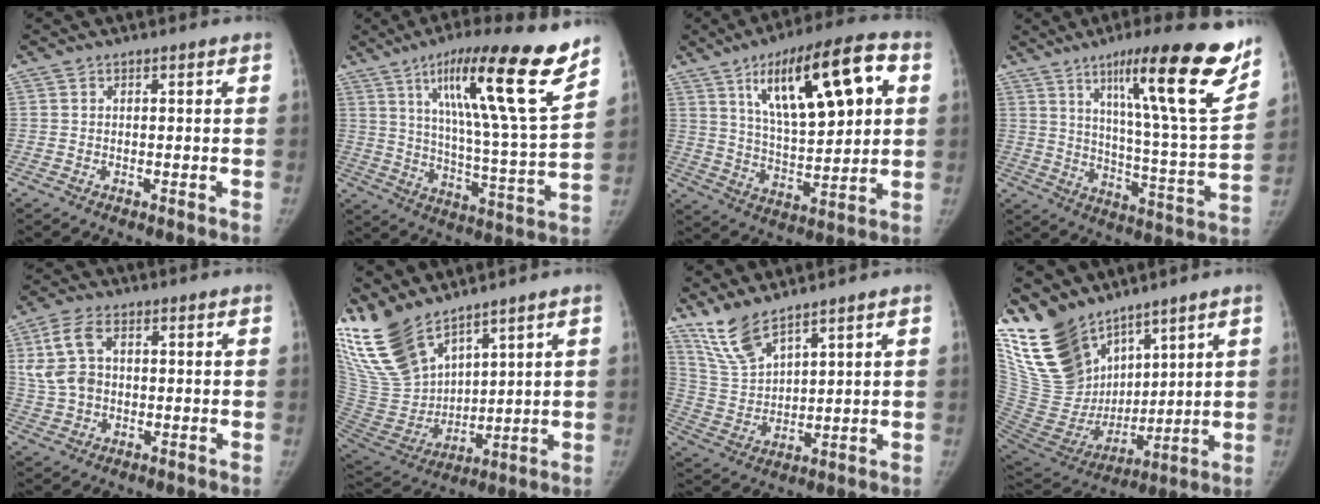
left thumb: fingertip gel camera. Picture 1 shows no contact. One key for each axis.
{"total": 22.4, "fx": 13.6, "fy": 1.8, "fz": 17.8, "tx": -0.250, "ty": -0.055, "tz": 0.216}
{"total": 21.3, "fx": 7.8, "fy": 7.4, "fz": 18.5, "tx": -0.265, "ty": -0.010, "tz": 0.127}
{"total": 23.7, "fx": 14.1, "fy": 2.7, "fz": 18.9, "tx": -0.250, "ty": -0.060, "tz": 0.216}
{"total": 8.4, "fx": 1.7, "fy": 5.7, "fz": 5.9, "tx": -0.117, "ty": 0.009, "tz": 0.037}
{"total": 17.5, "fx": 13.5, "fy": 7.1, "fz": 8.6, "tx": -0.153, "ty": -0.068, "tz": 0.282}
{"total": 8.9, "fx": 7.3, "fy": 2.2, "fz": 4.4, "tx": -0.089, "ty": -0.041, "tz": 0.165}
{"total": 19.9, "fx": 14.3, "fy": 10.5, "fz": 9.0, "tx": -0.138, "ty": -0.062, "tz": 0.288}